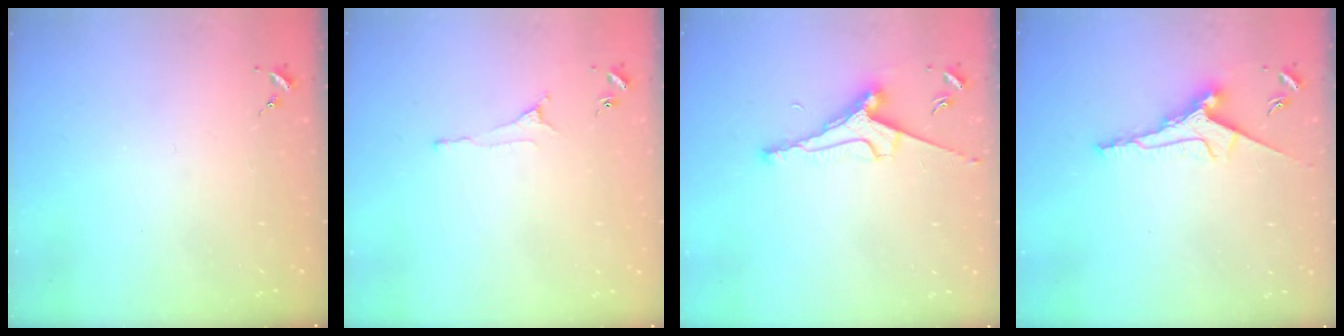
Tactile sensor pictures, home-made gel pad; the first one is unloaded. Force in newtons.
{"total": 4.2, "press": 4.1, "slide": 0.8}
{"total": 8.2, "press": 8.1, "slide": 1.0}
{"total": 9.2, "press": 9.2, "slide": 0.5}